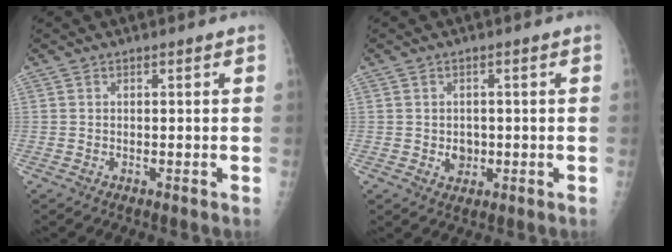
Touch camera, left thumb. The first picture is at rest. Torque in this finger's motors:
{"motor_torque": [-0.07, 0.06, 0.07, 0.03, 0.02]}